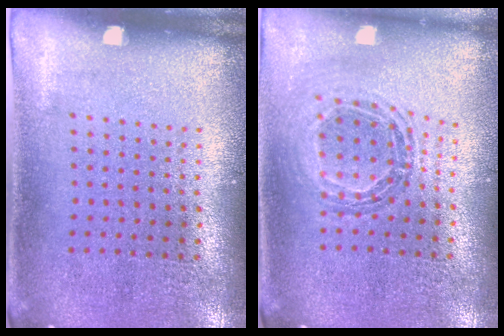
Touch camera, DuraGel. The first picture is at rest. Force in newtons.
{"total": 0.8, "press": 0.8, "slide": 0.1}